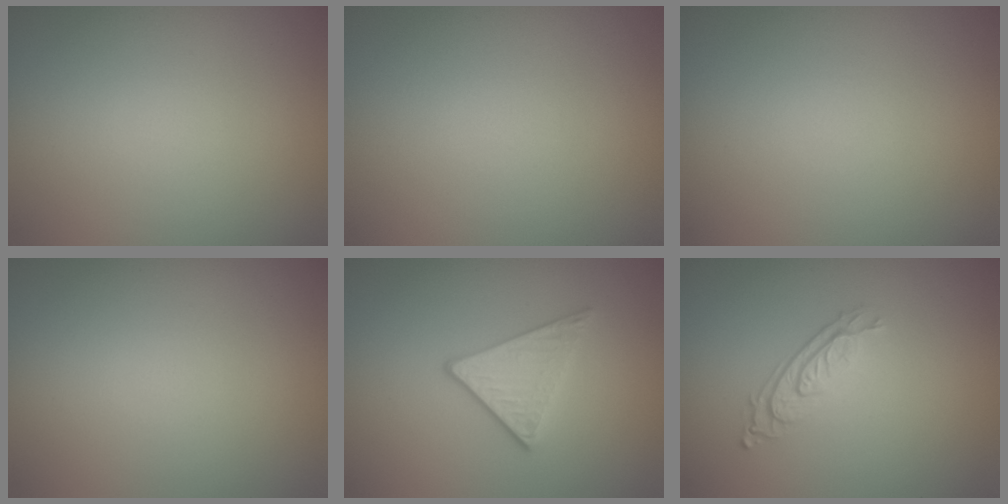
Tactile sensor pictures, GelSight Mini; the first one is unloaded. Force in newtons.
{"total": 0.0}
{"total": 0.0}
{"total": 0.0}
{"total": 2.9, "press": 2.6, "slide": 1.4}
{"total": 2.9, "press": 2.1, "slide": 2.1}